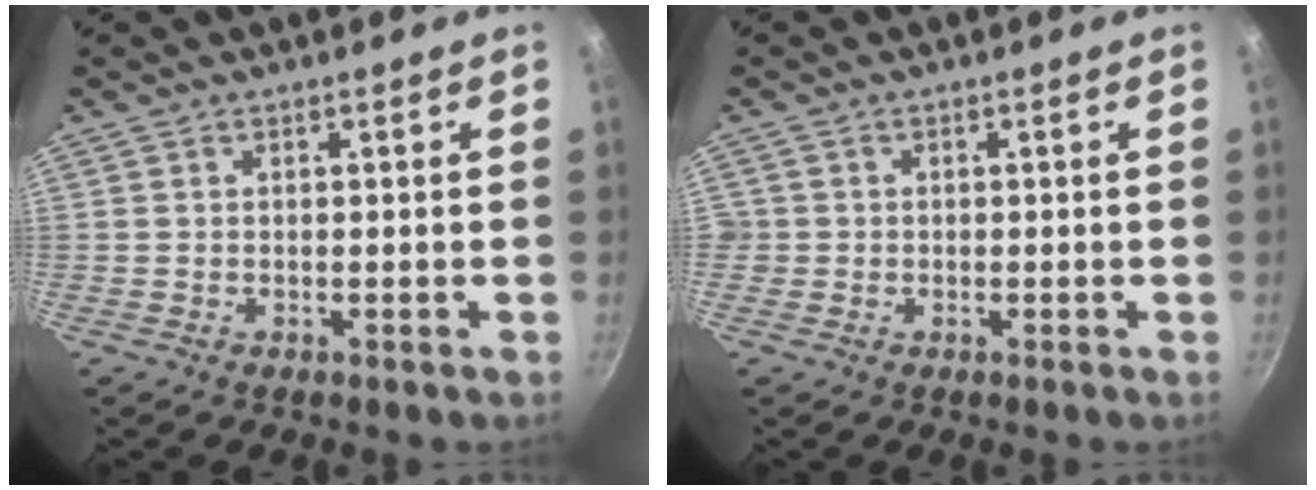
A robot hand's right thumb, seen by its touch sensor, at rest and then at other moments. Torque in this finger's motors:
{"motor_torque": [-0.10, 0.08, -0.17, 0.33, -0.03]}